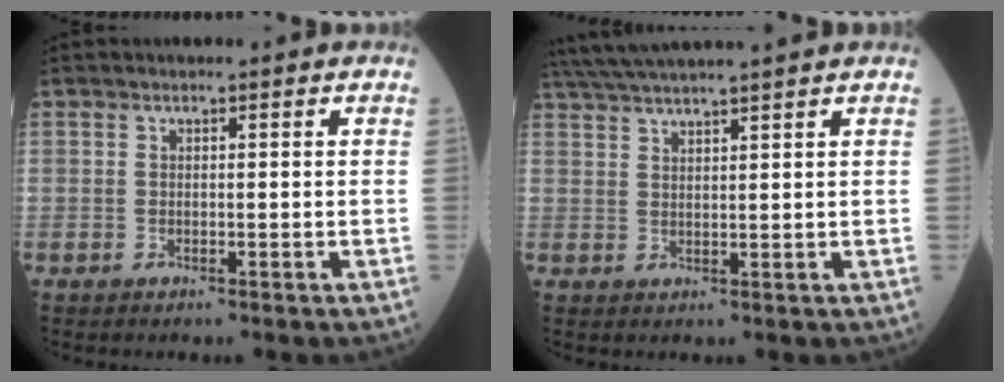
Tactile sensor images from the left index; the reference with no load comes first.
{"total": 9.4, "force": [8.3, -1.2, 4.3], "torque": [-0.076, 0.029, 0.131]}